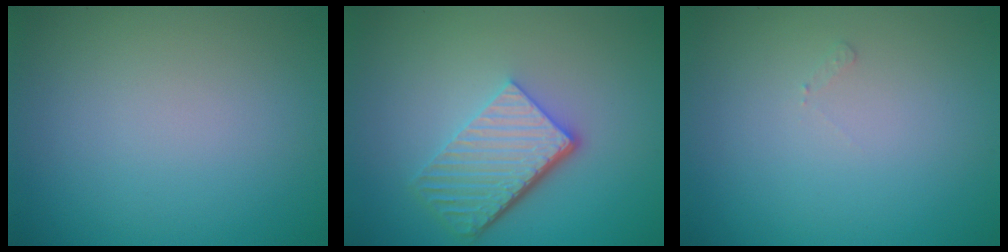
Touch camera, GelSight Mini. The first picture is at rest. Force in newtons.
{"total": 5.6, "press": 4.0, "slide": 4.0}
{"total": 0.5, "press": 0.5, "slide": 0.2}